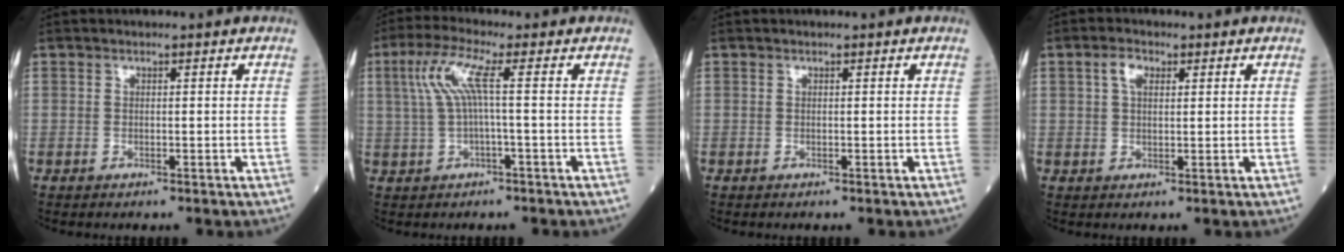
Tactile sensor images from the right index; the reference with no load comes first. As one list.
[{"total": 5.7, "force": [0.9, 0.0, 5.7], "torque": [-0.127, 0.022, 0.022]}, {"total": 0.0}, {"total": 2.8, "force": [1.2, 1.5, 2.1], "torque": [-0.041, 0.008, 0.022]}]